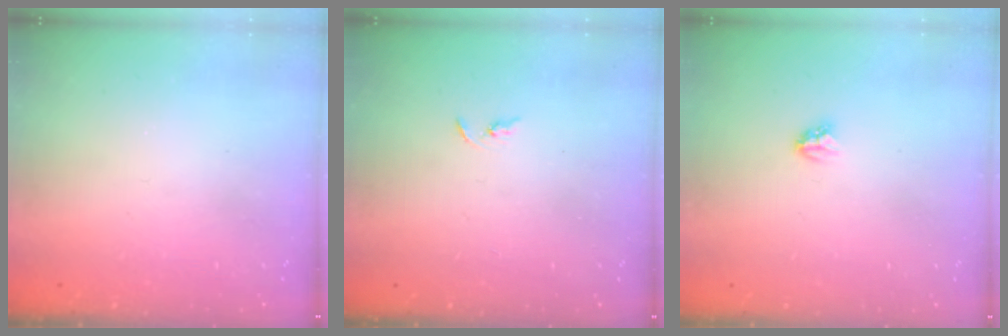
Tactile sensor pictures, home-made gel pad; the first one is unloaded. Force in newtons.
{"total": 2.4, "press": 2.3, "slide": 0.2}
{"total": 2.8, "press": 2.8, "slide": 0.3}